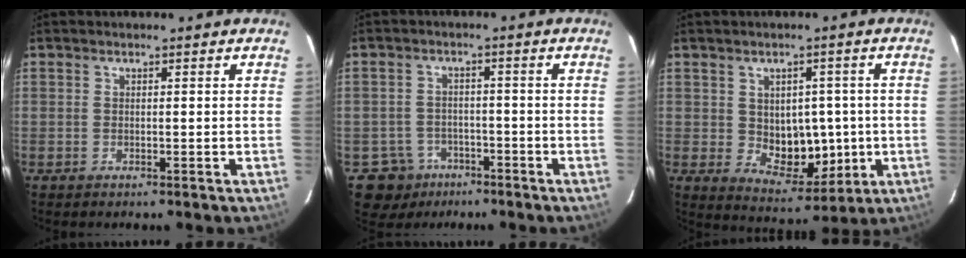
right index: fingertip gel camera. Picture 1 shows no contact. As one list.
[{"total": 6.4, "force": [-3.5, 5.4, 0.0], "torque": [0.000, 0.011, -0.047]}, {"total": 8.8, "force": [-0.4, 5.6, 6.8], "torque": [-0.091, 0.004, 0.011]}]